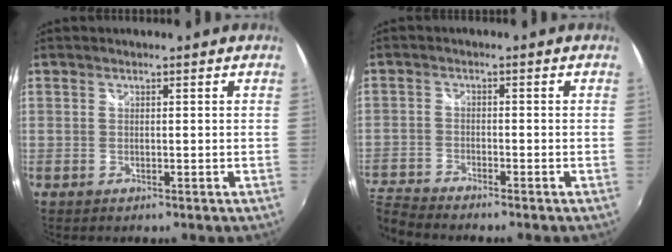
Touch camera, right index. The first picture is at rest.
{"total": 6.2, "force": [-6.2, 0.2, 1.0], "torque": [-0.046, -0.018, -0.128]}